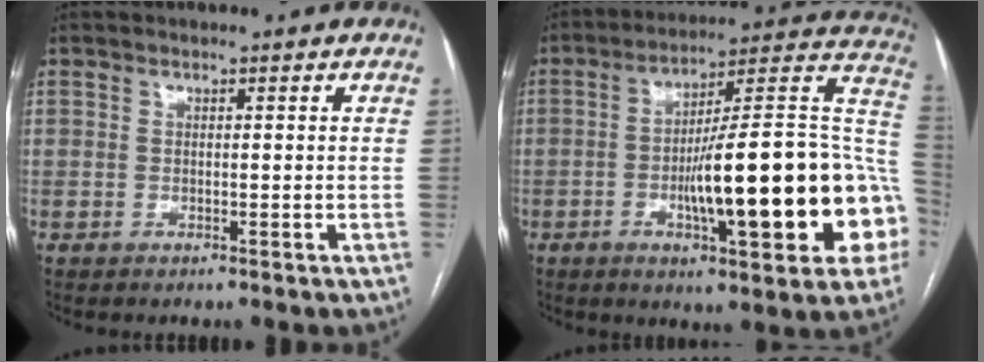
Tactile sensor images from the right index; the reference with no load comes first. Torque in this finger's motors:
{"motor_torque": [1.44, -0.70, 1.05, 0.21]}